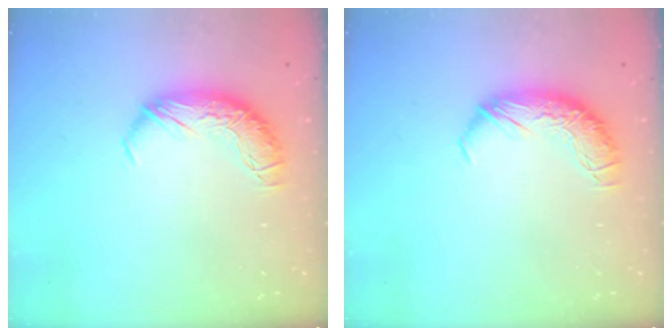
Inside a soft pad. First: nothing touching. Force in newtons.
{"total": 0.0}